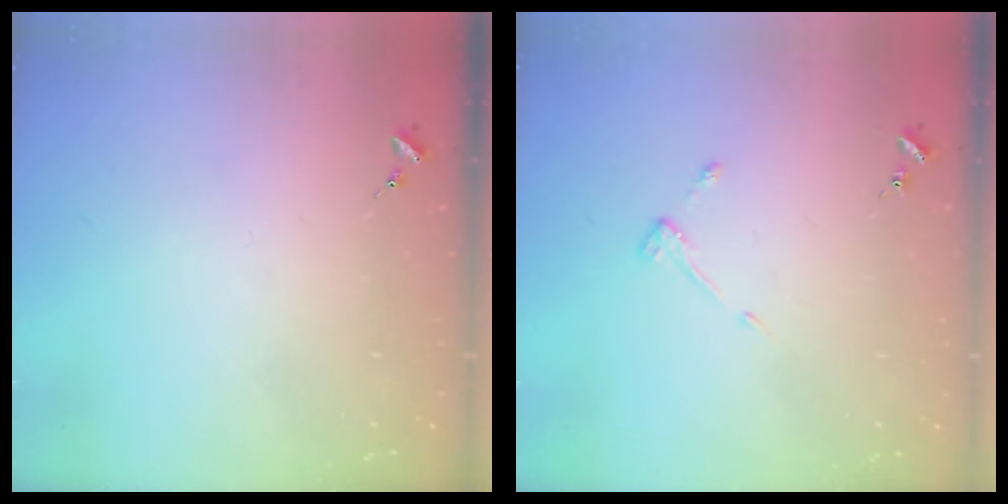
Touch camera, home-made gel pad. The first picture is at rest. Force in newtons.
{"total": 2.9, "press": 2.9, "slide": 0.5}